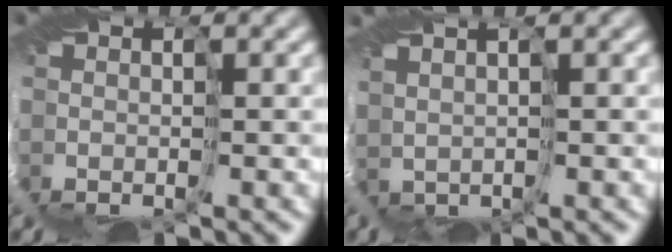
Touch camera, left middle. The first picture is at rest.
{"total": 1.7, "force": [1.7, -0.1, 0.2], "torque": [-0.023, 0.019, 0.037]}